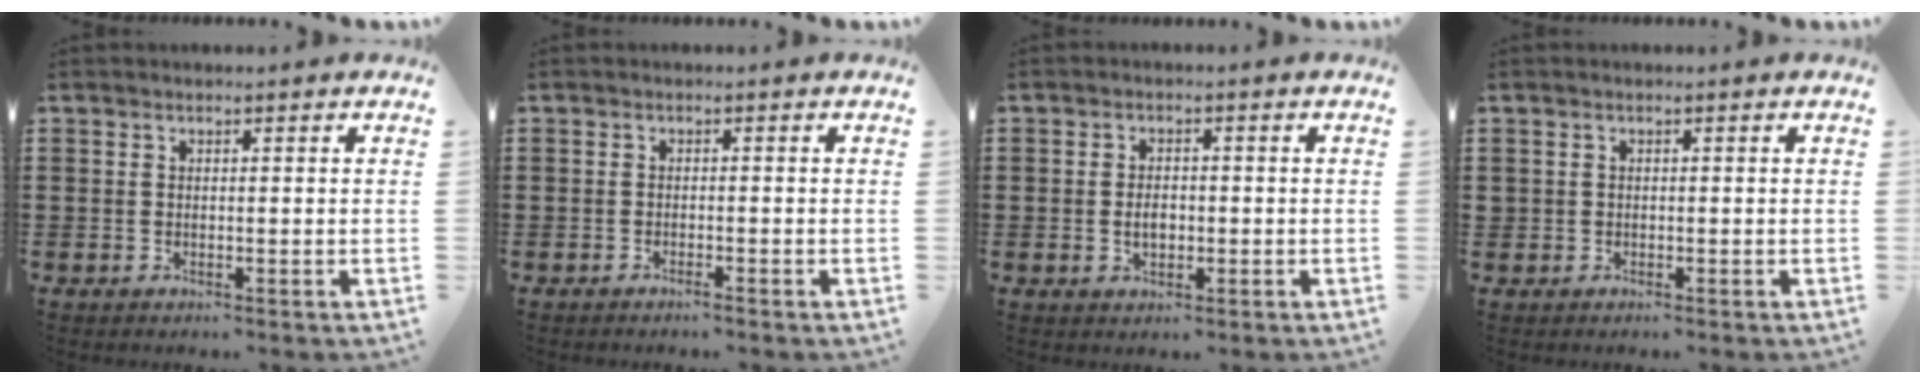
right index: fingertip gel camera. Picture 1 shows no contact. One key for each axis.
{"total": 0.8, "fx": -0.8, "fy": -0.1, "fz": 0.3, "tx": -0.008, "ty": -0.005, "tz": -0.014}
{"total": 2.7, "fx": -0.4, "fy": 1.7, "fz": 2.1, "tx": -0.033, "ty": 0.001, "tz": -0.010}
{"total": 0.6, "fx": -0.1, "fy": 0.5, "fz": 0.1, "tx": -0.003, "ty": 0.002, "tz": -0.004}